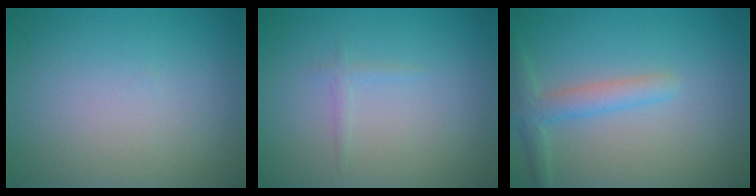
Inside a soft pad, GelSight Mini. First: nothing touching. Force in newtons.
{"total": 0.7, "press": 0.7, "slide": 0.1}
{"total": 2.6, "press": 2.6, "slide": 0.2}